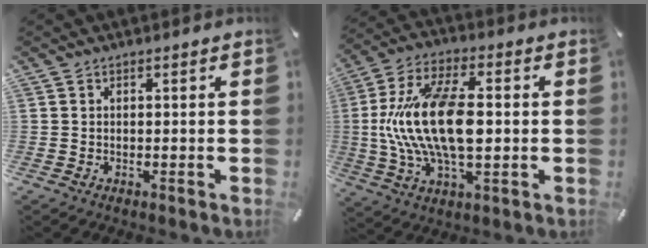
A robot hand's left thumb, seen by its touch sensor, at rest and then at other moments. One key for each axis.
{"total": 18.4, "fx": 0.3, "fy": 9.0, "fz": 16.0, "tx": -0.337, "ty": -0.003, "tz": 0.003}